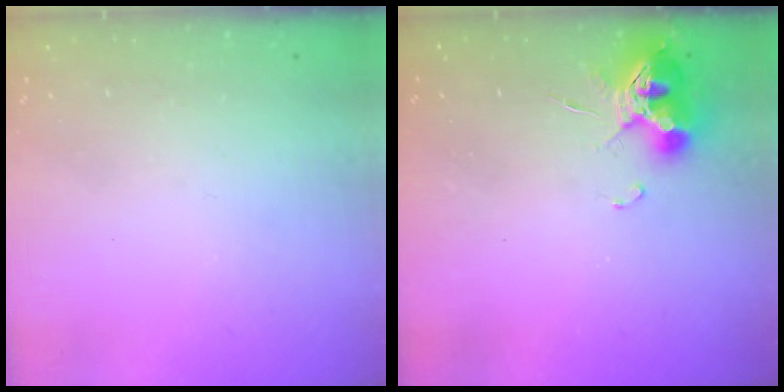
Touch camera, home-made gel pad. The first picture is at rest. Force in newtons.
{"total": 10.1, "press": 10.0, "slide": 0.5}